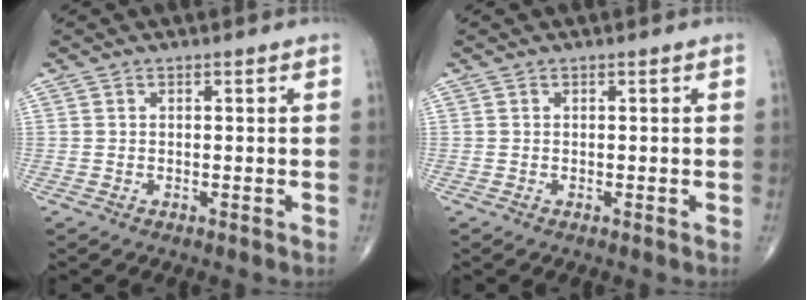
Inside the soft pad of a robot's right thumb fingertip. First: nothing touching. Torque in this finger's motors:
{"motor_torque": [0.01, -0.18, 0.12, 0.06, 0.00]}